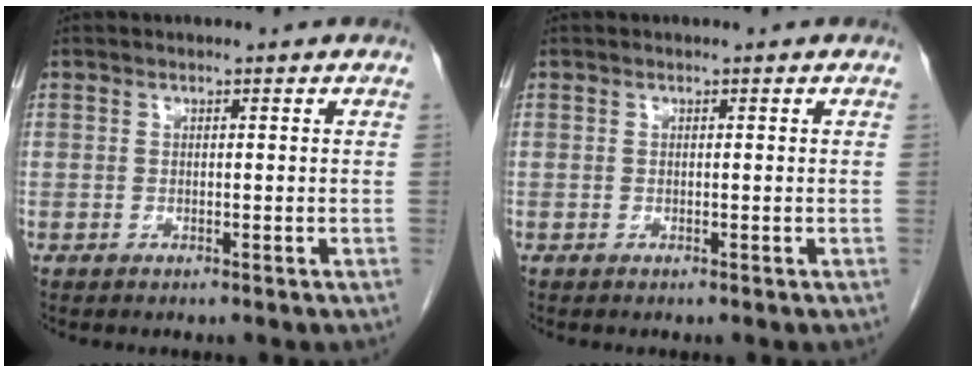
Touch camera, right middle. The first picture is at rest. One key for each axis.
{"total": 0.0}